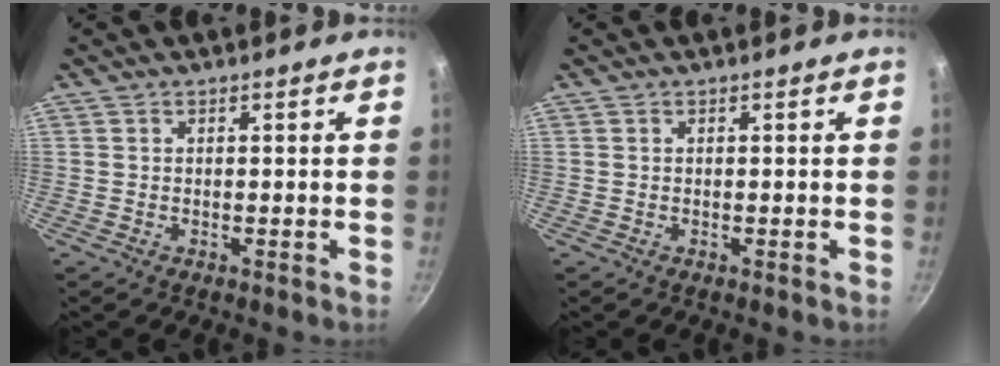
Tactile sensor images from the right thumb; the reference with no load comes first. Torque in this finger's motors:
{"motor_torque": [-0.03, 0.03, -0.09, -0.09, 0.00]}